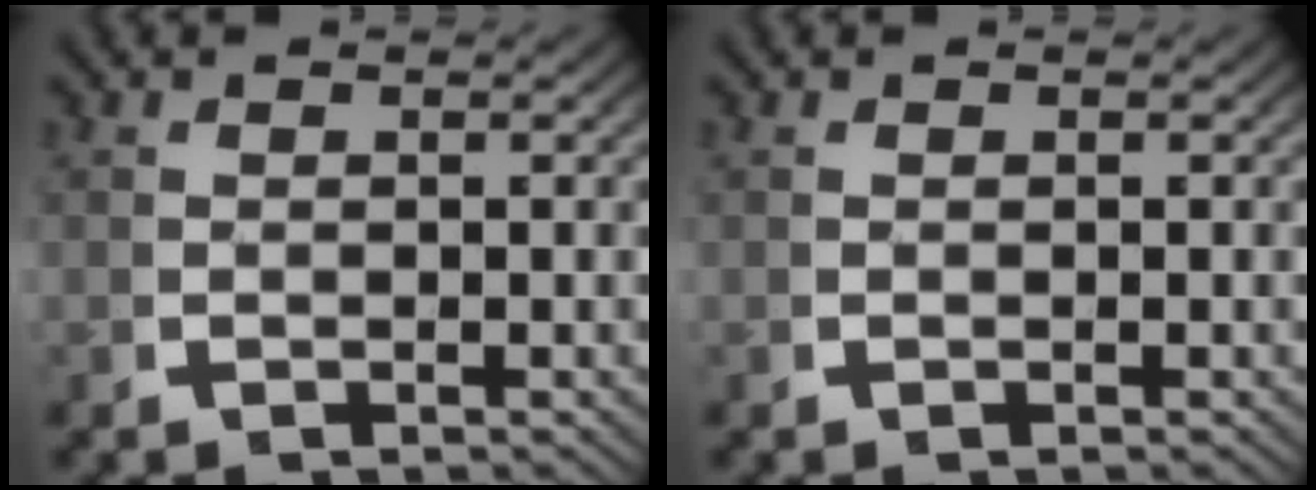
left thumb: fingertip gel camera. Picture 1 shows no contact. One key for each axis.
{"total": 0.0}